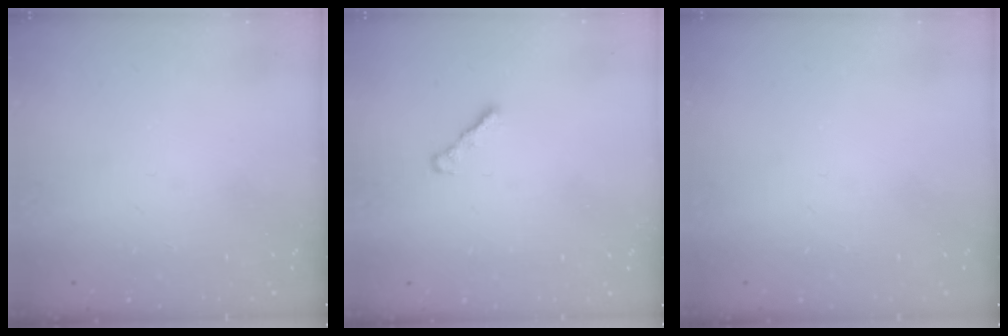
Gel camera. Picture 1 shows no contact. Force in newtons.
{"total": 2.4, "press": 2.3, "slide": 0.6}
{"total": 0.0}